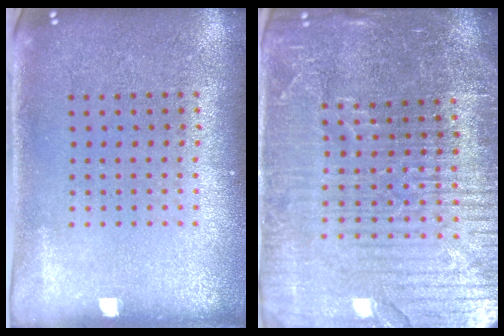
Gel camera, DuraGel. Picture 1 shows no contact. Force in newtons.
{"total": 5.4, "press": 4.9, "slide": 2.3}